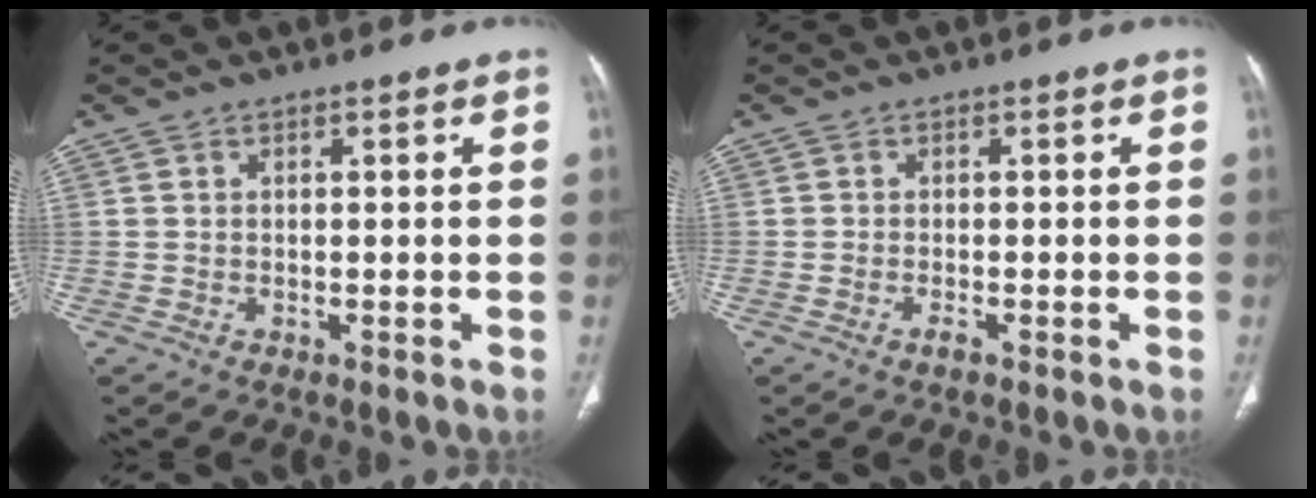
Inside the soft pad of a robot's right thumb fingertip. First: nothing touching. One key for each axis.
{"total": 1.0, "fx": -0.7, "fy": 0.2, "fz": 0.7, "tx": -0.016, "ty": 0.000, "tz": -0.014}